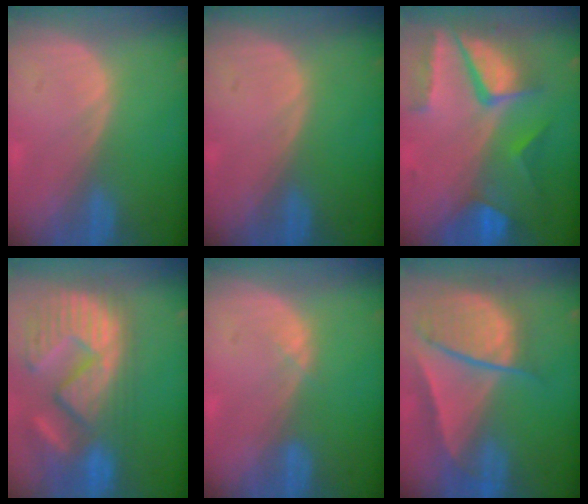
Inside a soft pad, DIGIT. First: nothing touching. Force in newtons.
{"total": 0.0}
{"total": 10.6, "press": 8.8, "slide": 5.9}
{"total": 14.2, "press": 12.1, "slide": 7.5}
{"total": 0.9, "press": 0.9, "slide": 0.3}
{"total": 9.5, "press": 8.2, "slide": 4.8}